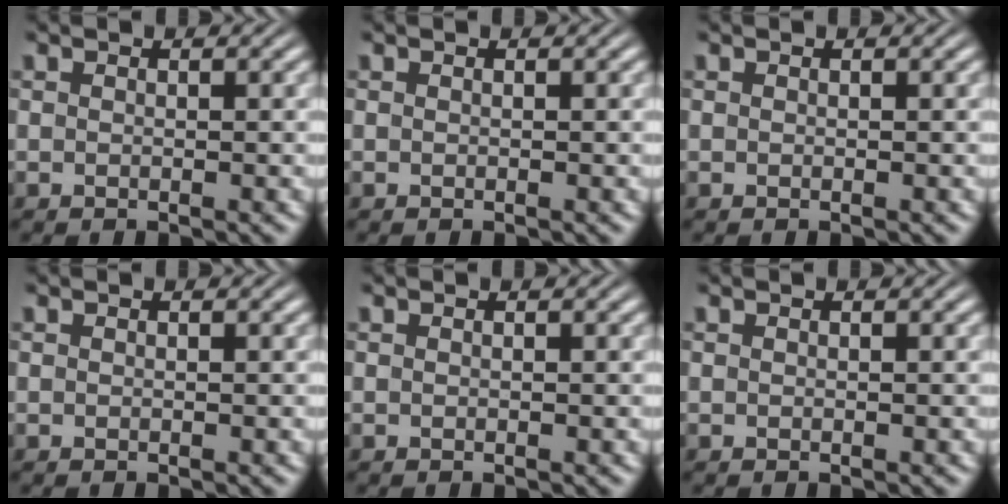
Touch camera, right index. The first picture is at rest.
{"total": 0.0}
{"total": 0.0}
{"total": 0.0}
{"total": 0.0}
{"total": 0.0}